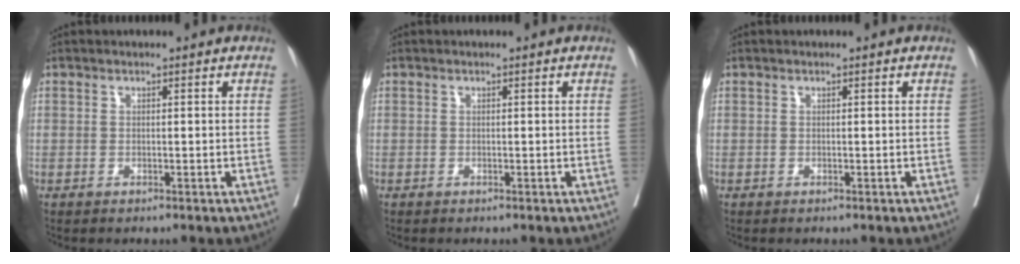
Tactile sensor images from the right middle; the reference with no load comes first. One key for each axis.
{"total": 0.0}
{"total": 0.0}